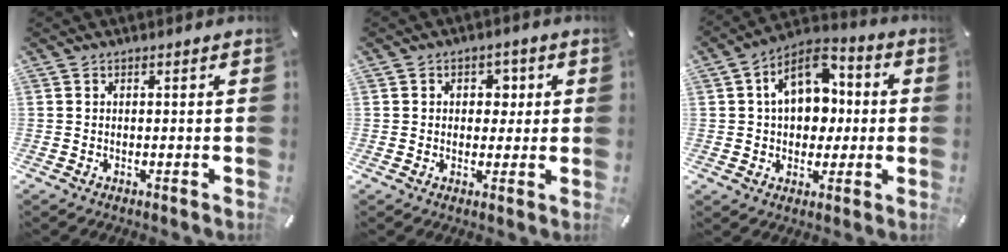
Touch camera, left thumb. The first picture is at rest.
{"total": 4.7, "force": [0.5, 4.0, 2.5], "torque": [-0.023, -0.002, -0.001]}
{"total": 13.2, "force": [2.4, 10.0, 8.4], "torque": [-0.143, -0.004, 0.045]}